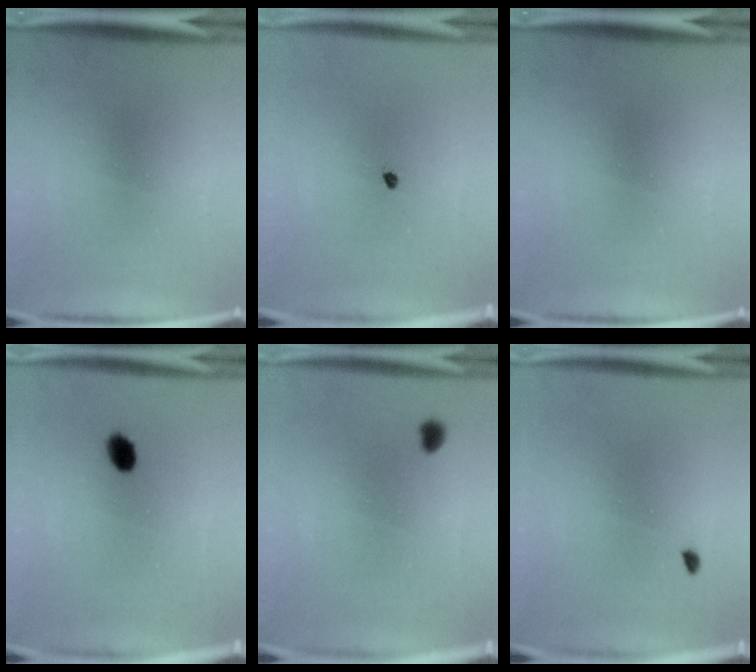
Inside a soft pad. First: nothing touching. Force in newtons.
{"total": 0.7}
{"total": 0.0}
{"total": 3.2}
{"total": 1.3}
{"total": 0.8}